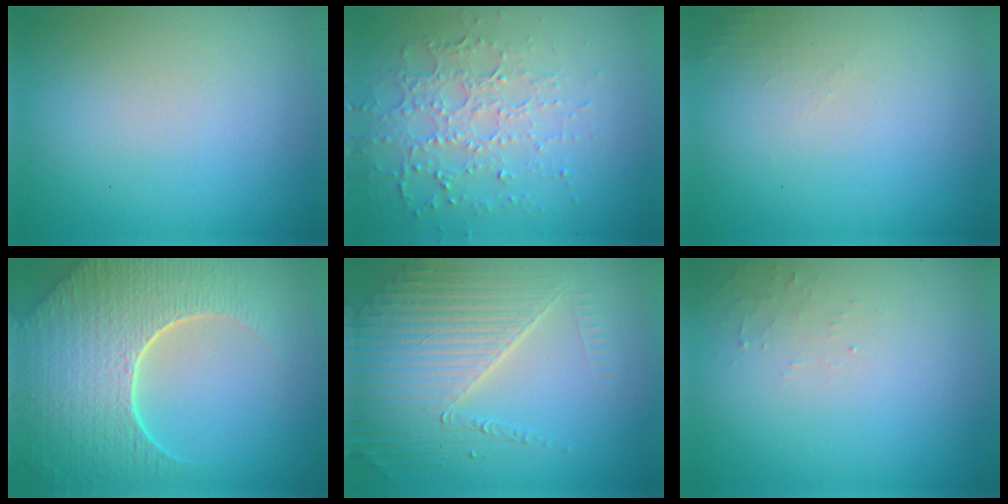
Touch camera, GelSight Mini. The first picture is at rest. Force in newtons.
{"total": 4.9, "press": 3.5, "slide": 3.4}
{"total": 1.1, "press": 1.1, "slide": 0.3}
{"total": 9.0, "press": 6.3, "slide": 6.5}
{"total": 6.5, "press": 4.9, "slide": 4.3}
{"total": 1.1, "press": 1.1, "slide": 0.2}